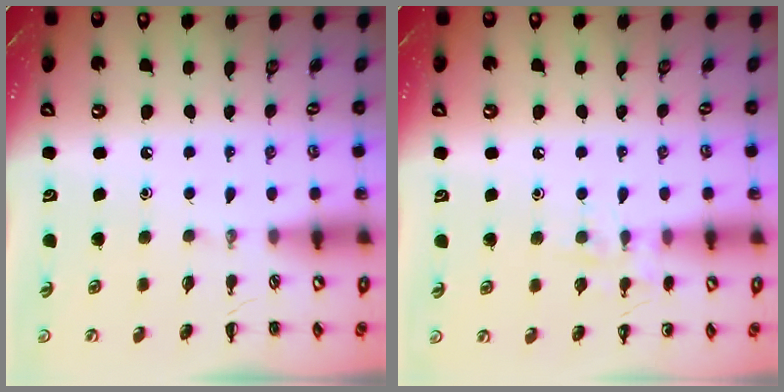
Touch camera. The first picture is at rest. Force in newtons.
{"total": 6.9, "press": 6.8, "slide": 1.5}